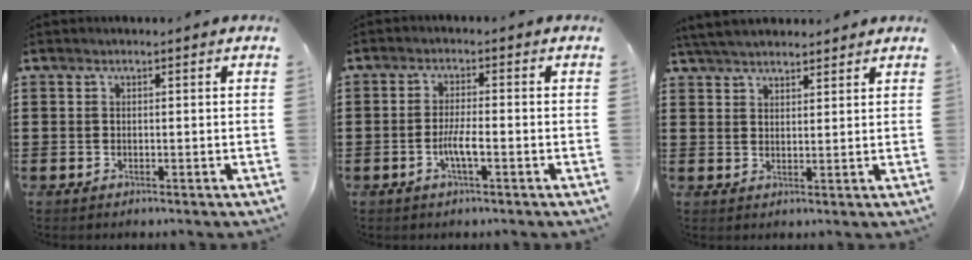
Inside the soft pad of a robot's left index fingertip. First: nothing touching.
{"total": 3.7, "force": [-1.2, 0.7, 3.5], "torque": [-0.066, -0.001, -0.024]}
{"total": 4.3, "force": [4.0, 0.8, 1.3], "torque": [-0.037, -0.002, 0.076]}